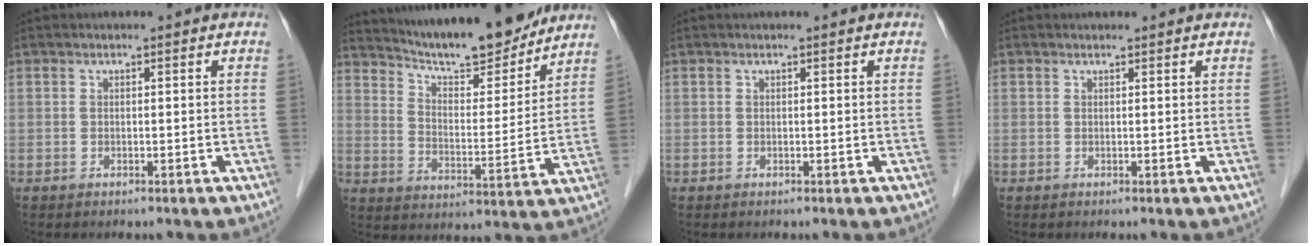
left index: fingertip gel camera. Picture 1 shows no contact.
{"total": 15.7, "force": [14.3, 1.8, 6.3], "torque": [-0.102, -0.011, 0.220]}
{"total": 0.0}
{"total": 0.7, "force": [0.7, 0.1, 0.1], "torque": [-0.009, 0.004, 0.008]}